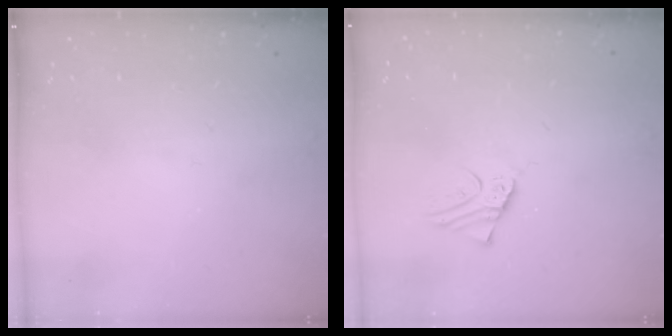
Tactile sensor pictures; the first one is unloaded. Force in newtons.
{"total": 2.0, "press": 2.0, "slide": 0.1}